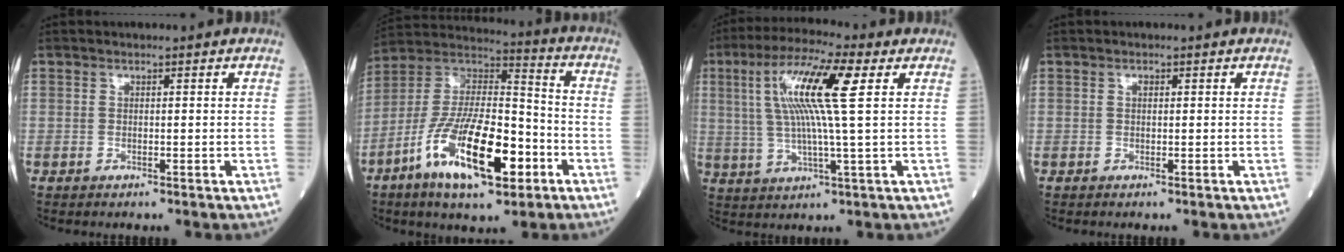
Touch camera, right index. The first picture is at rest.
{"total": 18.5, "force": [-7.8, 5.5, 15.8], "torque": [-0.312, -0.001, -0.134]}
{"total": 12.7, "force": [3.4, 0.0, 12.2], "torque": [-0.244, 0.017, 0.056]}
{"total": 0.5, "force": [0.2, 0.3, 0.4], "torque": [-0.009, 0.001, 0.001]}